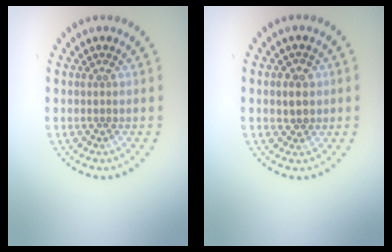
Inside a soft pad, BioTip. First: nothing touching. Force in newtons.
{"total": 1.6, "press": 1.5, "slide": 0.5}